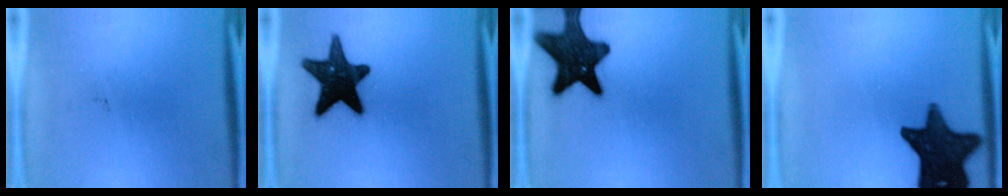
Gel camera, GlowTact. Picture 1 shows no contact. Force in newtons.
{"total": 17.0}
{"total": 15.8}
{"total": 16.3}